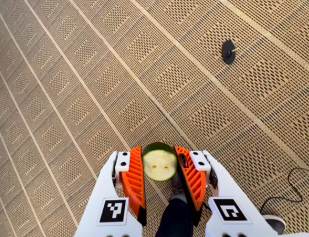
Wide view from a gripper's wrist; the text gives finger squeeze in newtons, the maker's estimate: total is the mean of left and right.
{"total": 9.0, "left": 8.6, "right": 9.3}